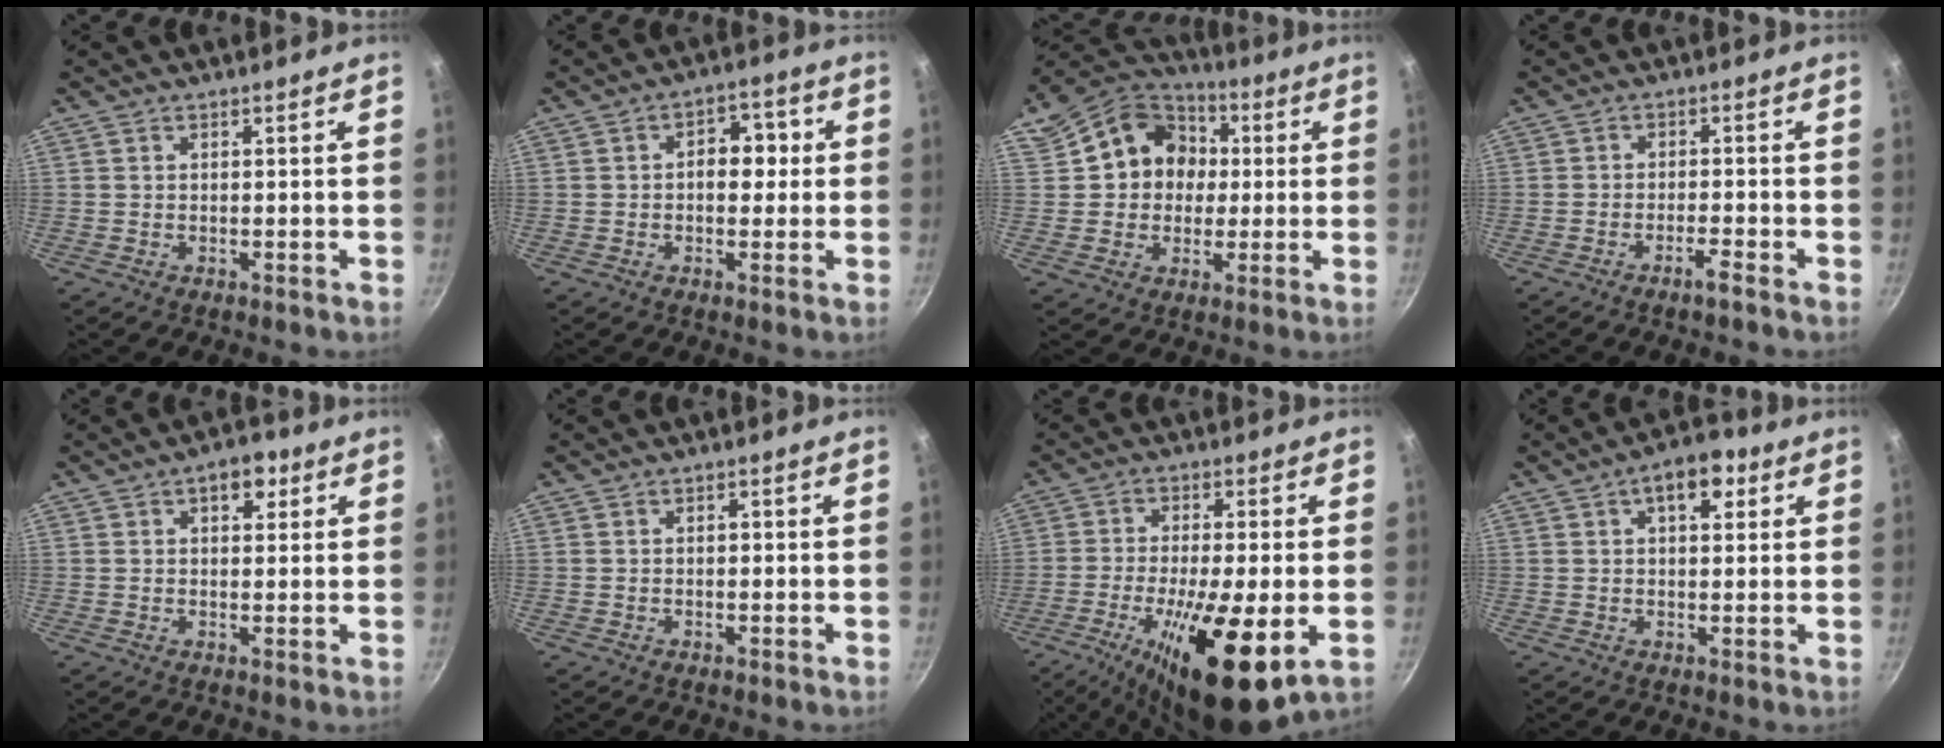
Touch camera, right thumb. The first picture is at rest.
{"total": 6.4, "force": [0.4, 4.5, 4.6], "torque": [-0.021, 0.014, -0.002]}
{"total": 14.3, "force": [2.0, 12.4, 6.9], "torque": [-0.077, 0.029, 0.023]}
{"total": 2.6, "force": [-1.9, 0.0, 1.8], "torque": [-0.036, 0.016, -0.030]}
{"total": 4.7, "force": [2.0, 2.9, 3.1], "torque": [-0.019, 0.001, 0.024]}
{"total": 0.7, "force": [0.0, 0.5, 0.5], "torque": [-0.006, 0.005, 0.000]}
{"total": 17.9, "force": [-5.3, 4.7, 16.4], "torque": [-0.282, -0.003, -0.084]}
{"total": 7.0, "force": [2.8, 3.8, 5.2], "torque": [-0.049, 0.005, 0.031]}